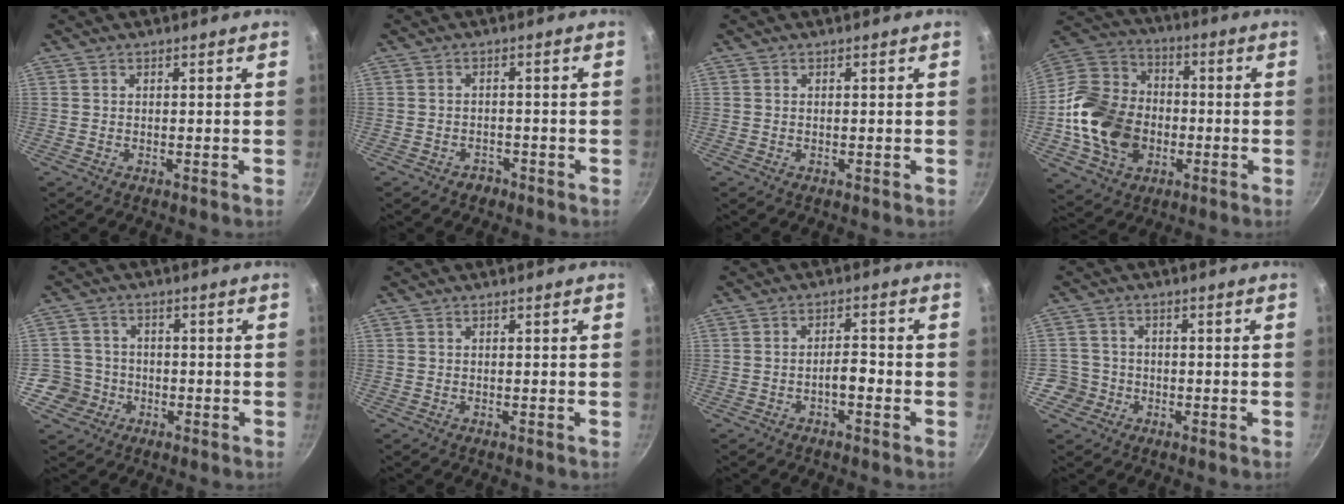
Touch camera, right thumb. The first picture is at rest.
{"total": 2.1, "force": [-1.5, 1.4, 0.4], "torque": [0.008, 0.019, -0.015]}
{"total": 0.0}
{"total": 20.9, "force": [-3.3, 16.2, 12.8], "torque": [-0.220, 0.039, -0.058]}
{"total": 6.5, "force": [-2.2, 6.1, 0.7], "torque": [0.017, 0.031, -0.042]}
{"total": 0.0}
{"total": 3.1, "force": [-1.5, 1.2, 2.4], "torque": [-0.032, 0.022, -0.025]}
{"total": 5.4, "force": [-1.9, 4.9, 0.7], "torque": [0.009, 0.029, -0.035]}